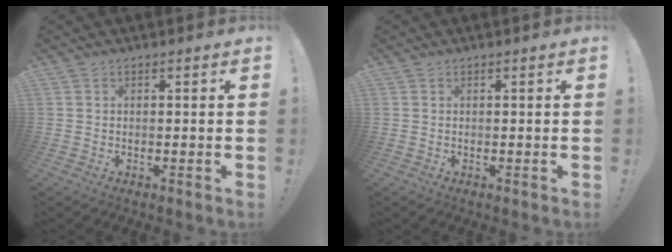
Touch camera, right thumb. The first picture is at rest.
{"total": 0.0}